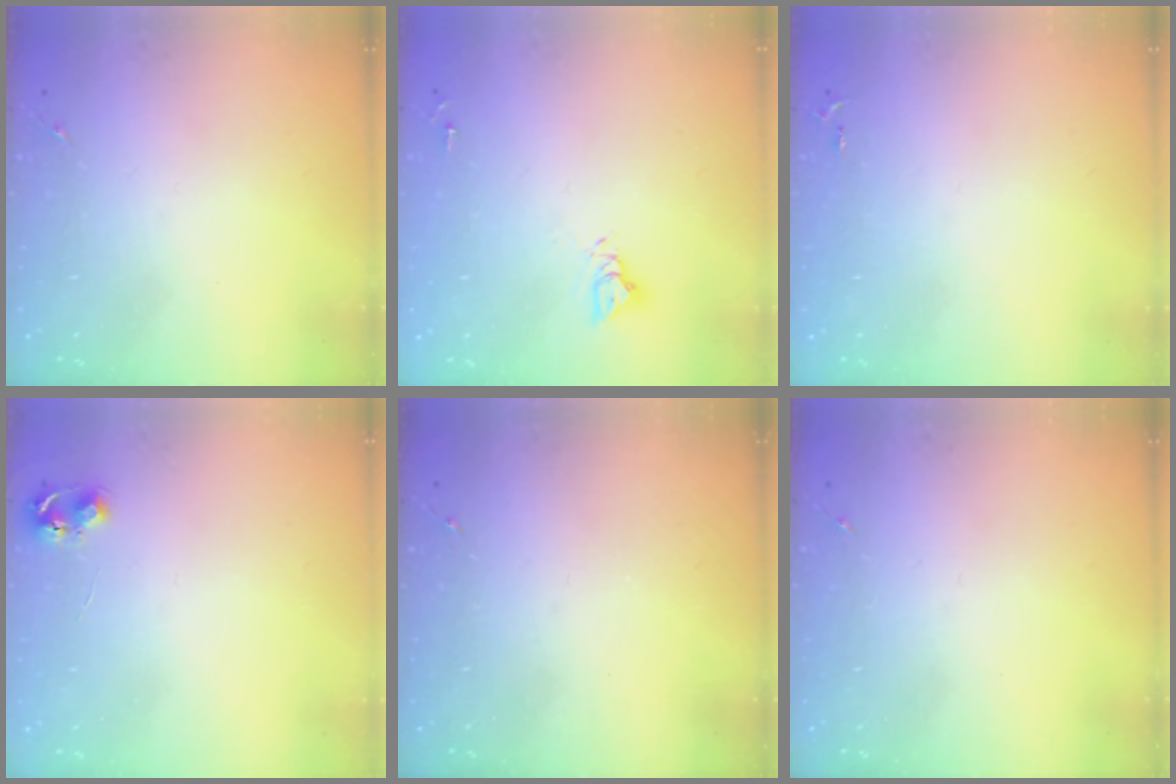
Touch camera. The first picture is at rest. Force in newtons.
{"total": 5.5, "press": 5.5, "slide": 0.5}
{"total": 2.6, "press": 2.6, "slide": 0.3}
{"total": 5.3, "press": 5.3, "slide": 0.5}
{"total": 0.0}
{"total": 0.0}